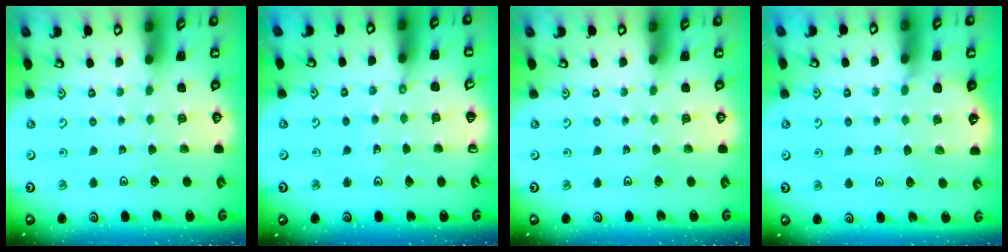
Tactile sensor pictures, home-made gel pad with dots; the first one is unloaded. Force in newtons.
{"total": 4.2, "press": 4.2, "slide": 0.4}
{"total": 0.0}
{"total": 2.9, "press": 2.8, "slide": 0.4}